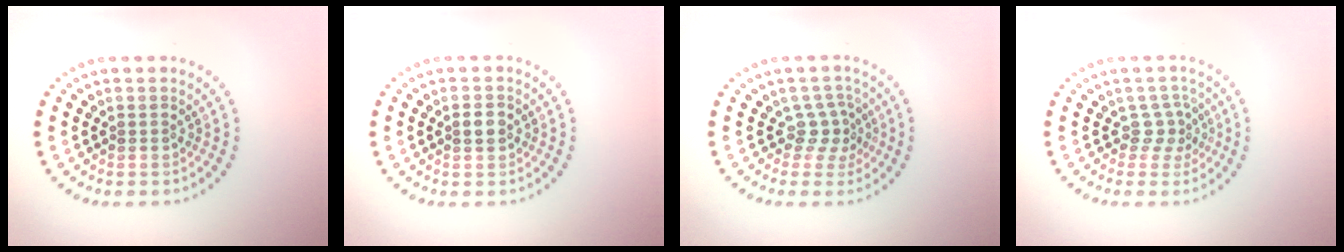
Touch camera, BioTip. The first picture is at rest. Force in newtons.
{"total": 1.6, "press": 1.6, "slide": 0.2}
{"total": 2.3, "press": 1.5, "slide": 1.7}
{"total": 2.0, "press": 1.4, "slide": 1.5}